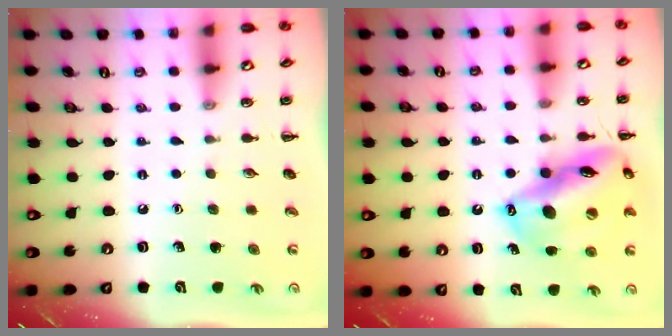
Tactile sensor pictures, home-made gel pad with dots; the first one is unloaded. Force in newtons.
{"total": 17.5, "press": 16.9, "slide": 4.6}